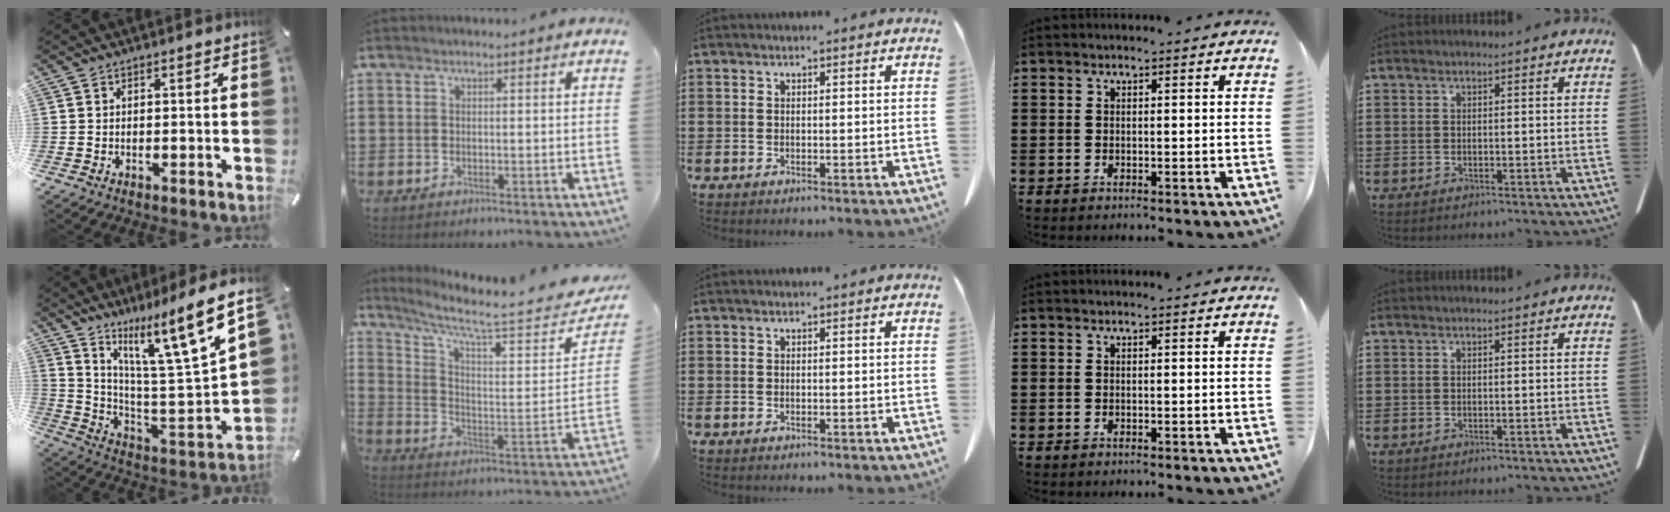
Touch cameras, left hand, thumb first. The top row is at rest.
{"thumb": {"total": 16.3, "force": [12.1, 2.3, 10.6], "torque": [-0.170, -0.107, 0.185]}, "index": {"total": 6.3, "force": [5.4, 0.2, 3.1], "torque": [-0.081, -0.062, 0.085]}}